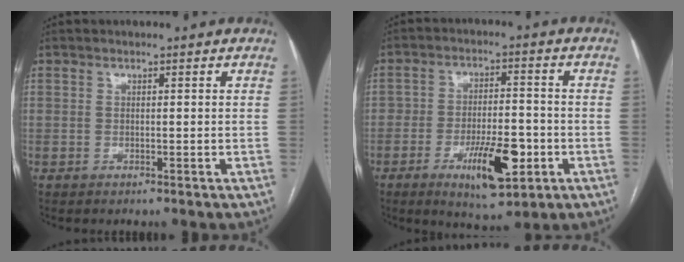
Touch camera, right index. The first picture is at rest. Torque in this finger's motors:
{"motor_torque": [0.25, -0.20, 0.20, 0.10]}